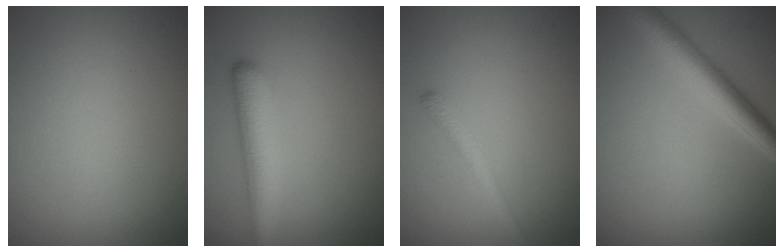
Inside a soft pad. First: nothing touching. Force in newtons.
{"total": 3.7, "press": 3.7, "slide": 0.1}
{"total": 1.4, "press": 1.4, "slide": 0.2}
{"total": 4.0, "press": 4.0, "slide": 0.1}